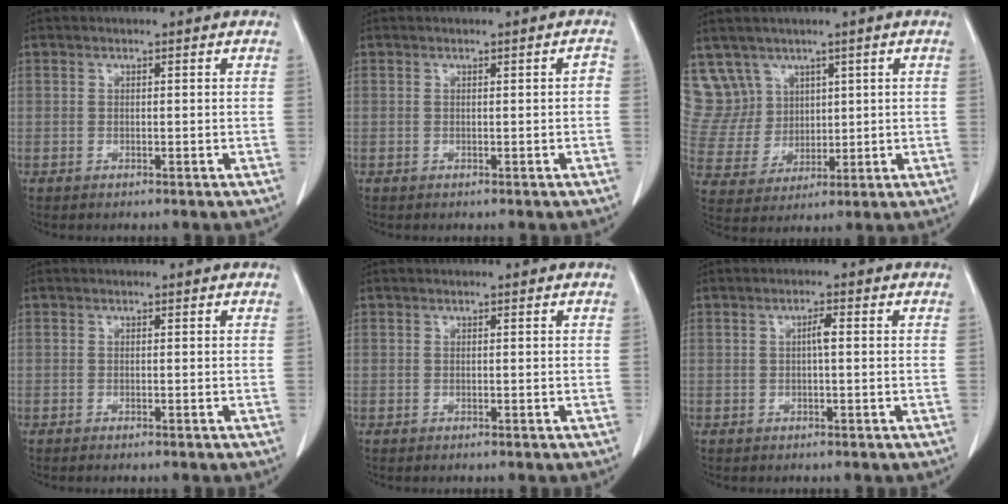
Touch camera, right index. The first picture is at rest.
{"total": 0.9, "force": [-0.1, 0.2, 0.8], "torque": [-0.004, 0.002, -0.001]}
{"total": 11.2, "force": [6.7, 8.9, 0.9], "torque": [-0.036, 0.046, 0.153]}
{"total": 0.7, "force": [-0.6, 0.0, 0.4], "torque": [-0.007, -0.002, -0.009]}
{"total": 0.0}
{"total": 1.7, "force": [0.1, 0.2, 1.7], "torque": [-0.030, 0.004, 0.001]}